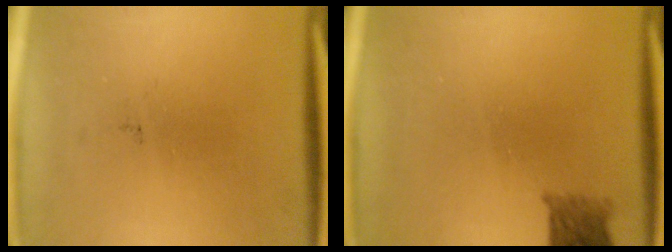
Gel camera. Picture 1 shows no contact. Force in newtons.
{"total": 2.8}